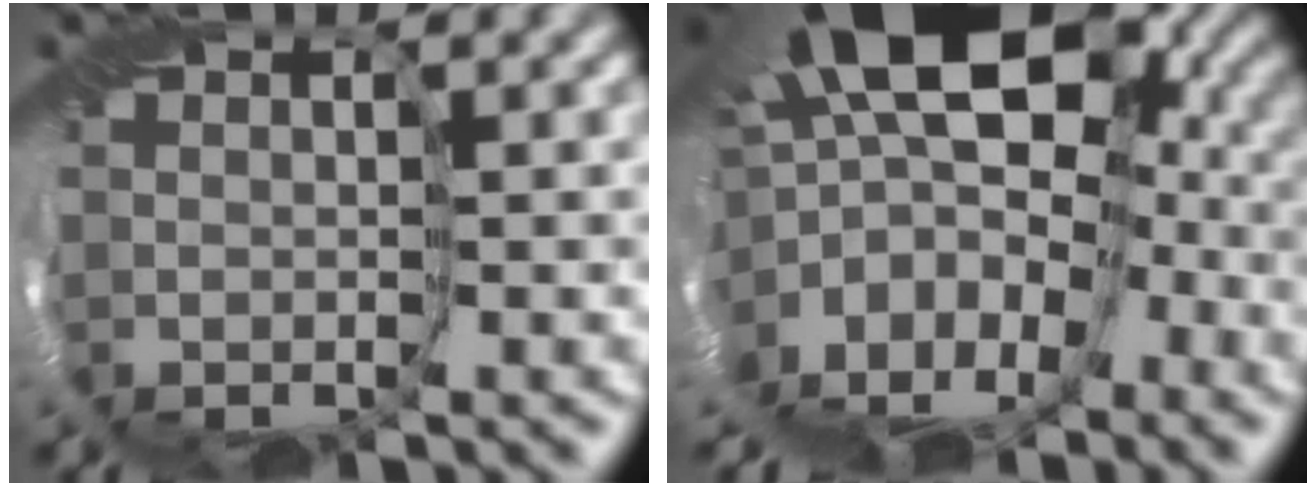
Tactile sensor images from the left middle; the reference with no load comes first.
{"total": 15.5, "force": [-1.3, 9.1, 12.5], "torque": [-0.197, -0.027, 0.002]}